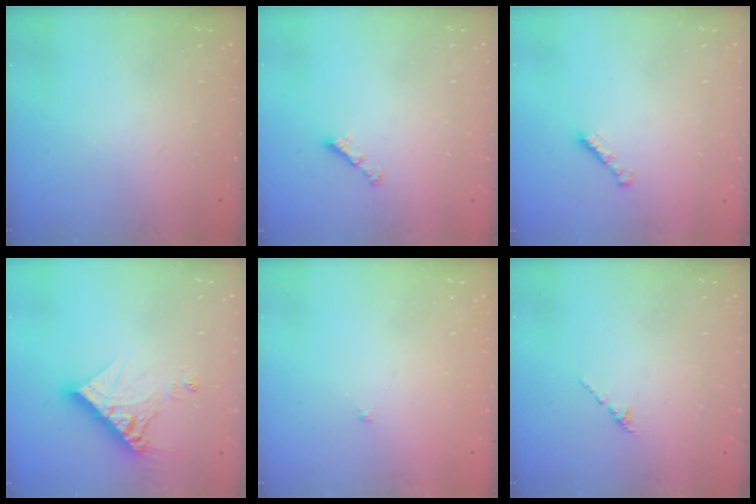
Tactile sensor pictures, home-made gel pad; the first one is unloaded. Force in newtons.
{"total": 2.9, "press": 2.9, "slide": 0.3}
{"total": 1.9, "press": 1.9, "slide": 0.5}
{"total": 12.7, "press": 12.6, "slide": 1.6}
{"total": 1.0, "press": 0.9, "slide": 0.3}
{"total": 1.6, "press": 1.5, "slide": 0.6}